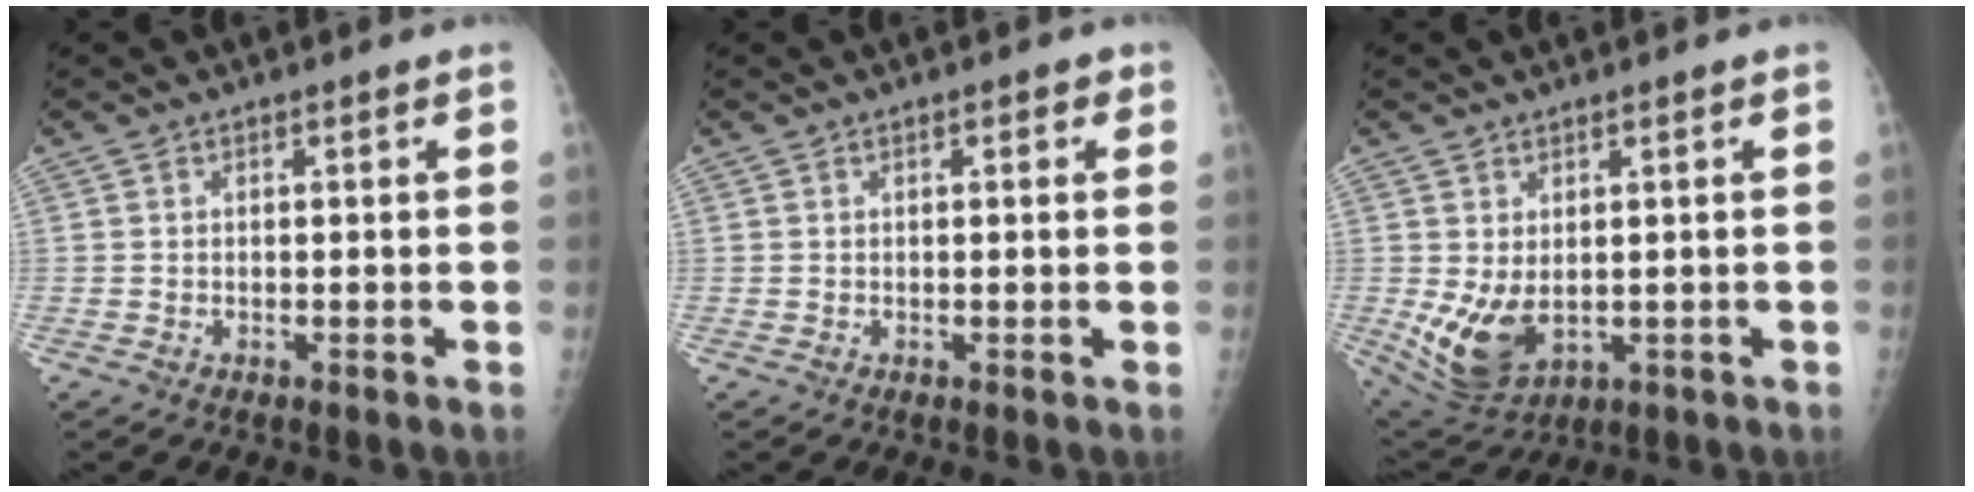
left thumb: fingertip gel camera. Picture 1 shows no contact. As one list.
[{"total": 1.8, "force": [0.8, 0.8, 1.5], "torque": [-0.013, 0.001, 0.007]}, {"total": 8.7, "force": [-0.4, 5.4, 6.9], "torque": [-0.120, -0.012, 0.015]}]